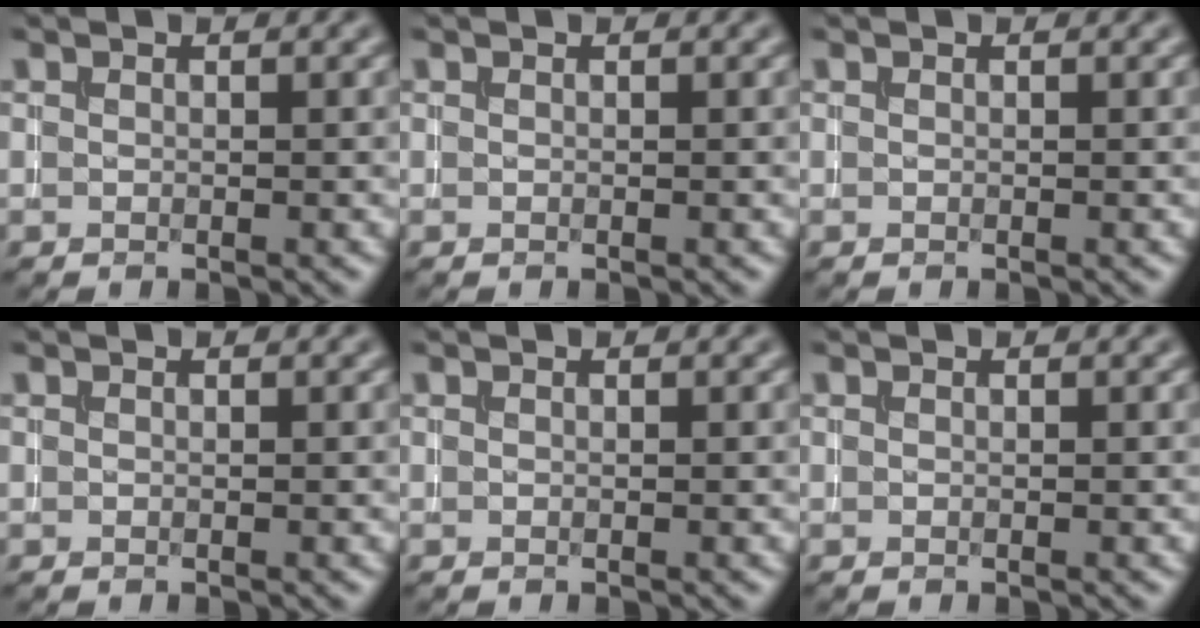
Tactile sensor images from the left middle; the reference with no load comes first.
{"total": 0.0}
{"total": 0.0}
{"total": 0.0}
{"total": 0.0}
{"total": 0.0}